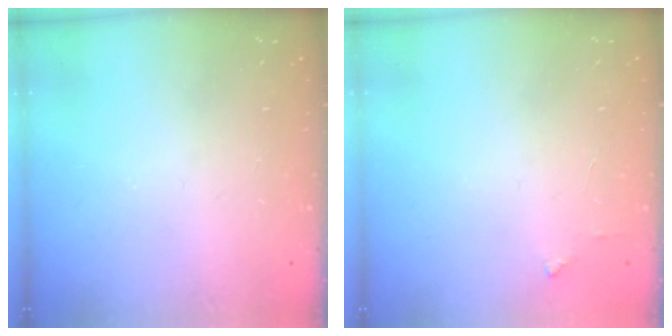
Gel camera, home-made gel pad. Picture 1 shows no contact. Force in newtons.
{"total": 2.6, "press": 2.6, "slide": 0.2}